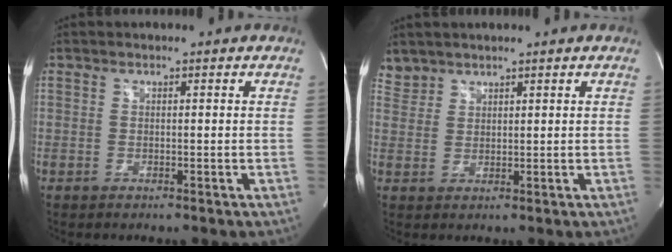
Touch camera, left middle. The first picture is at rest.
{"total": 2.6, "force": [2.4, 1.0, -0.4], "torque": [0.007, 0.012, 0.050]}